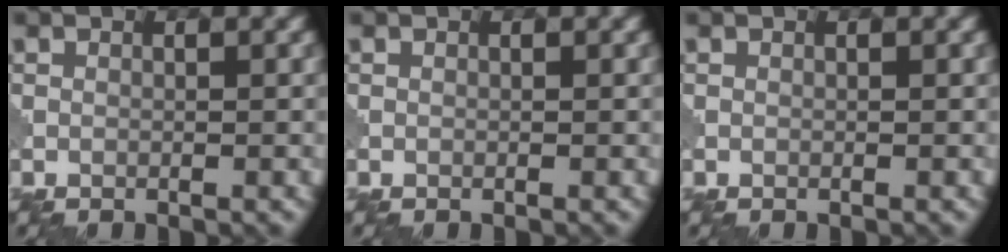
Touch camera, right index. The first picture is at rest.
{"total": 0.0}
{"total": 0.0}